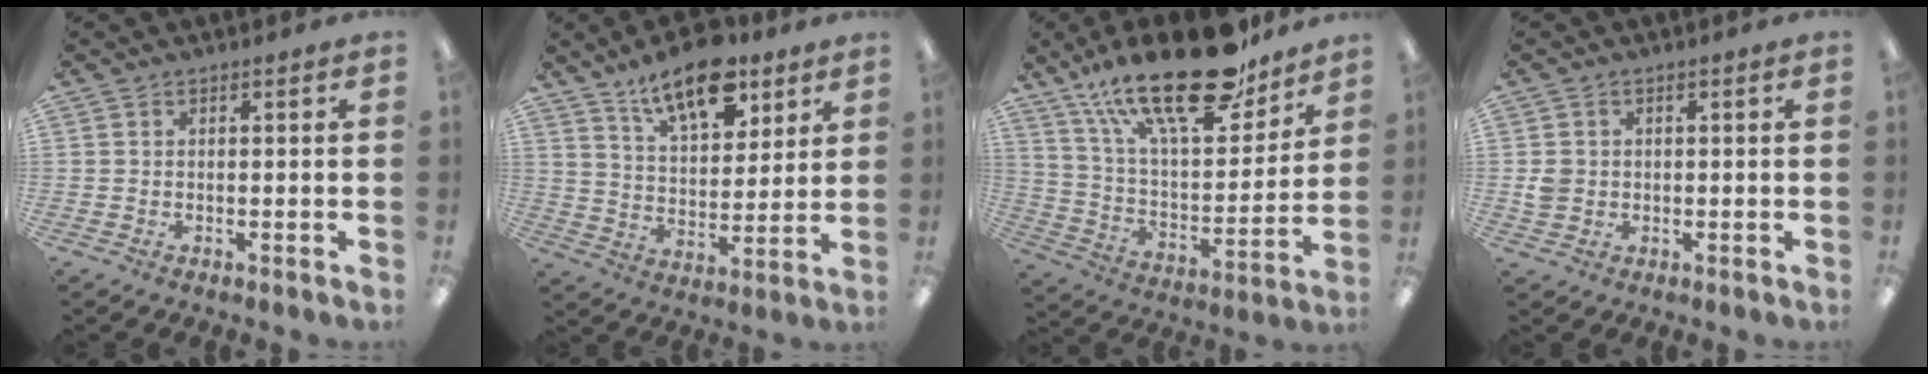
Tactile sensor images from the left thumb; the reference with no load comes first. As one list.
[{"total": 15.0, "force": [10.3, 6.9, 8.5], "torque": [-0.125, -0.051, 0.178]}, {"total": 26.9, "force": [18.2, 10.0, 17.1], "torque": [-0.289, -0.105, 0.307]}, {"total": 2.7, "force": [0.0, 2.6, 1.0], "torque": [-0.010, 0.001, -0.002]}]